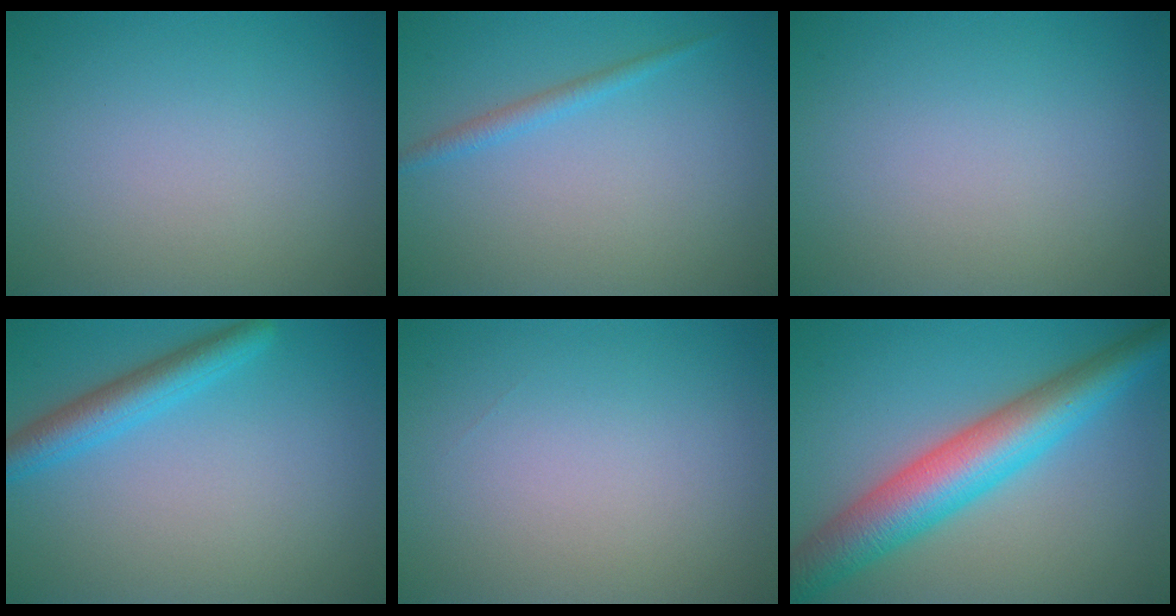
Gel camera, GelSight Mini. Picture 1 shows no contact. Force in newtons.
{"total": 1.3, "press": 1.3, "slide": 0.1}
{"total": 0.0}
{"total": 3.5, "press": 3.5, "slide": 0.3}
{"total": 0.0}
{"total": 8.4, "press": 8.4, "slide": 0.2}